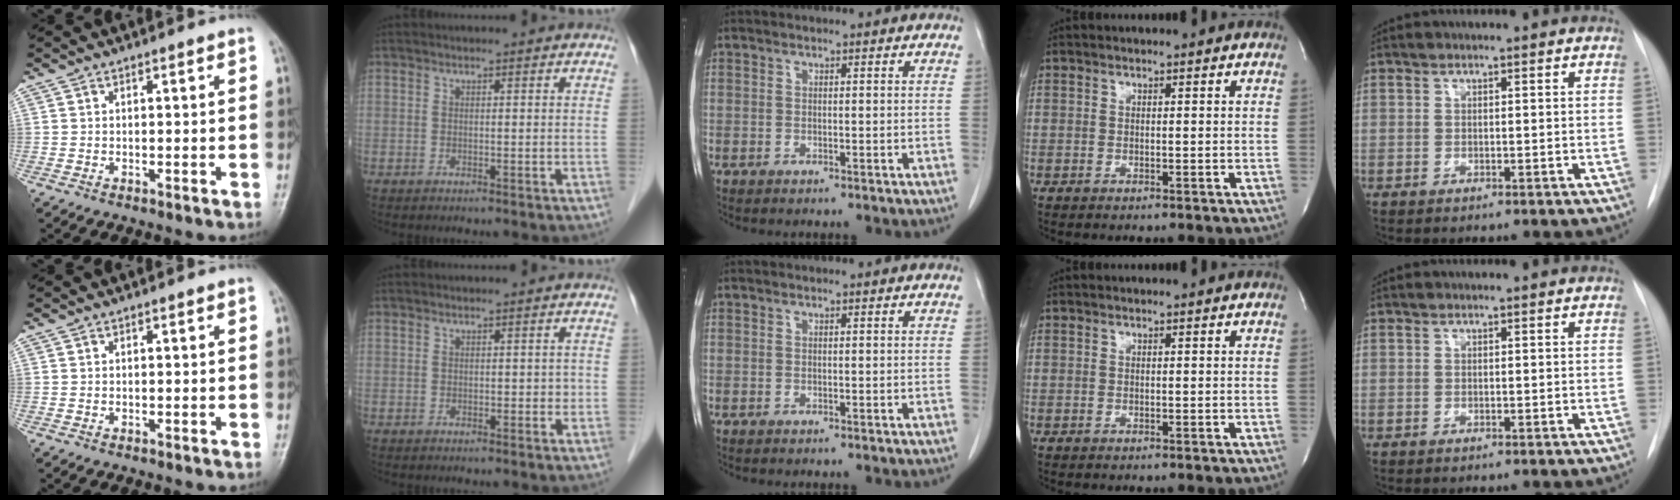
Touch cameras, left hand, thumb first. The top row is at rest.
{"index": {"total": 0.7, "force": [0.0, 0.6, 0.4], "torque": [-0.001, 0.003, -0.002]}}